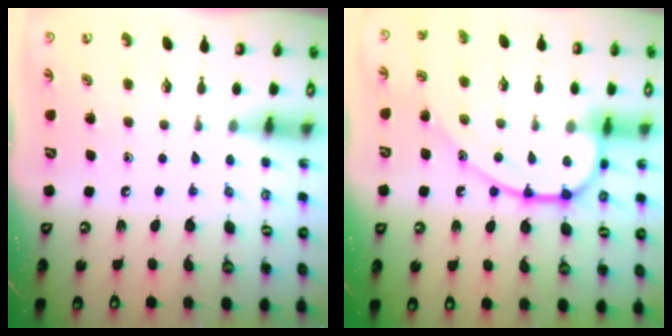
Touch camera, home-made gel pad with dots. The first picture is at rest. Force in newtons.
{"total": 16.3, "press": 16.3, "slide": 0.3}